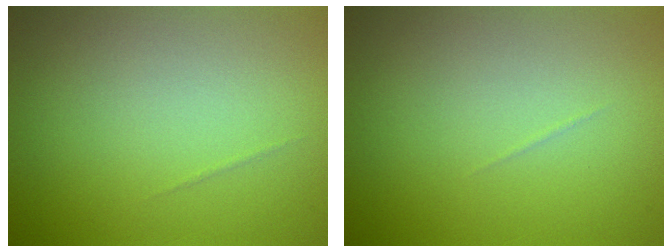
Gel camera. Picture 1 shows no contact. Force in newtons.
{"total": 0.0}